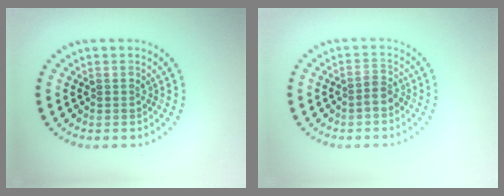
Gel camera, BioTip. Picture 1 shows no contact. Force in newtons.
{"total": 1.6, "press": 1.3, "slide": 1.0}